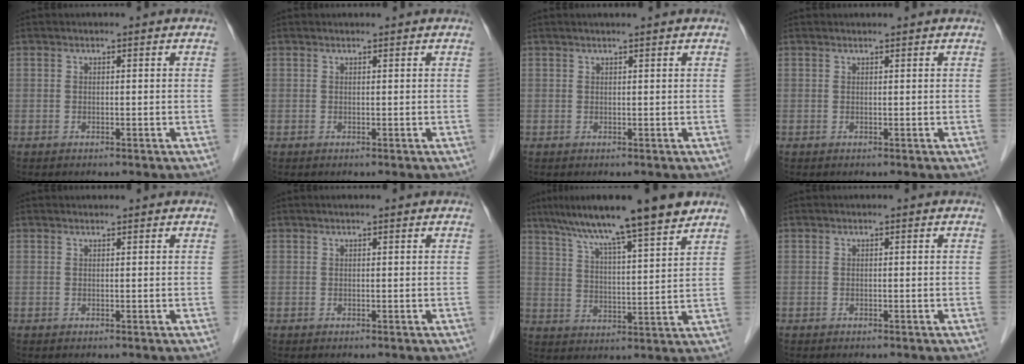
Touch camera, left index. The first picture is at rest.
{"total": 0.5, "force": [0.5, 0.0, 0.1], "torque": [-0.003, 0.008, 0.010]}
{"total": 2.1, "force": [1.7, -0.3, 1.1], "torque": [-0.012, 0.017, 0.030]}
{"total": 0.9, "force": [0.9, 0.0, 0.1], "torque": [-0.007, 0.011, 0.015]}
{"total": 1.1, "force": [1.1, 0.0, 0.2], "torque": [-0.007, 0.012, 0.019]}
{"total": 1.6, "force": [1.3, 0.1, 0.9], "torque": [-0.010, 0.020, 0.020]}
{"total": 14.9, "force": [11.5, 0.1, 9.5], "torque": [-0.152, 0.018, 0.180]}
{"total": 0.0}